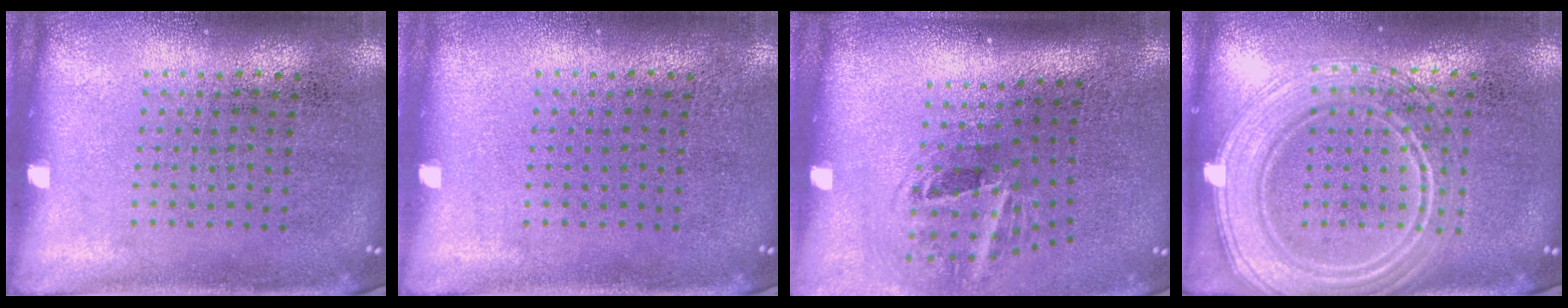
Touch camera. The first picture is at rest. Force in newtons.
{"total": 0.0}
{"total": 2.0, "press": 1.2, "slide": 1.6}
{"total": 3.8, "press": 3.7, "slide": 0.6}